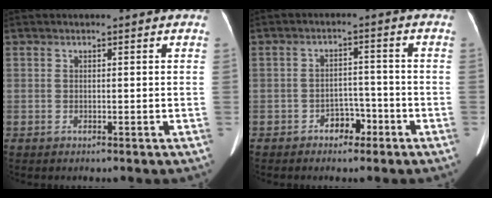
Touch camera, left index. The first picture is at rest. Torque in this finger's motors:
{"motor_torque": [0.03, 0.03, 0.03, 0.00]}